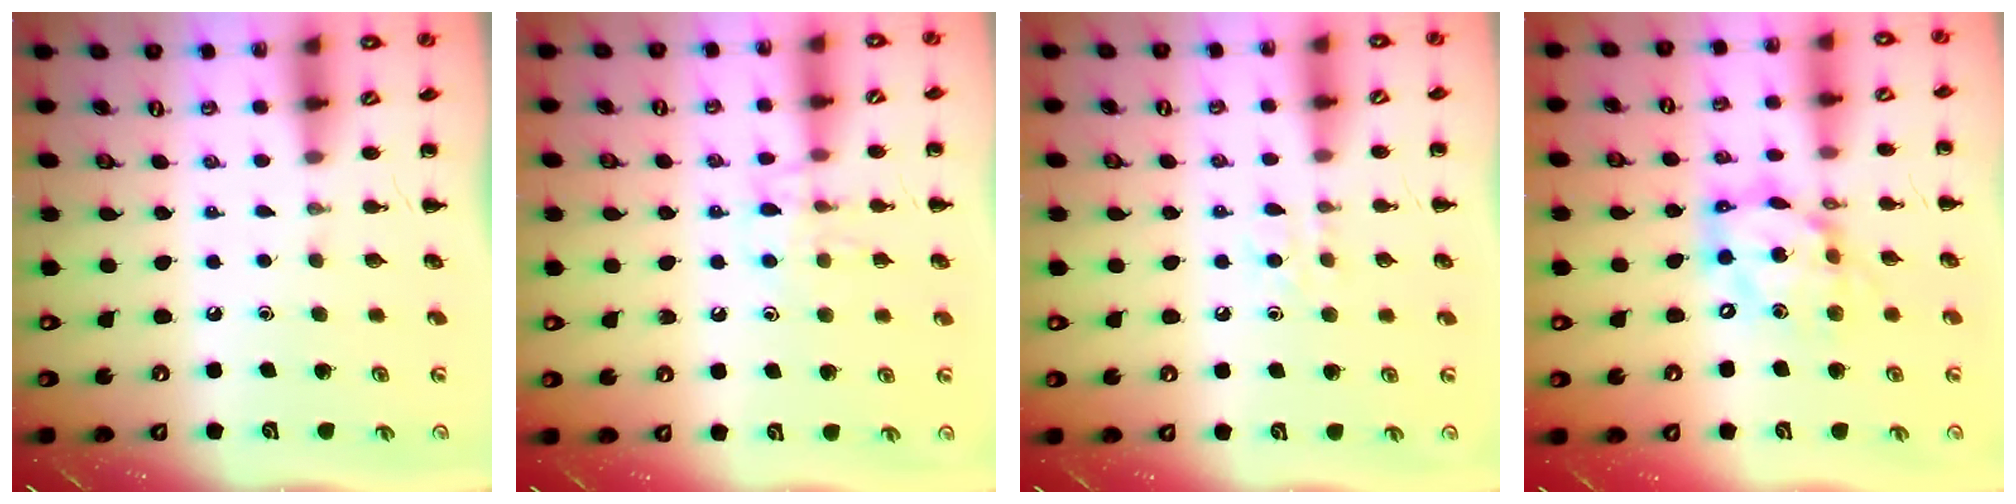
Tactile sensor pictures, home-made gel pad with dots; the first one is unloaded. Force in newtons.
{"total": 8.9, "press": 8.9, "slide": 0.7}
{"total": 4.6, "press": 4.5, "slide": 1.1}
{"total": 13.4, "press": 13.0, "slide": 3.6}